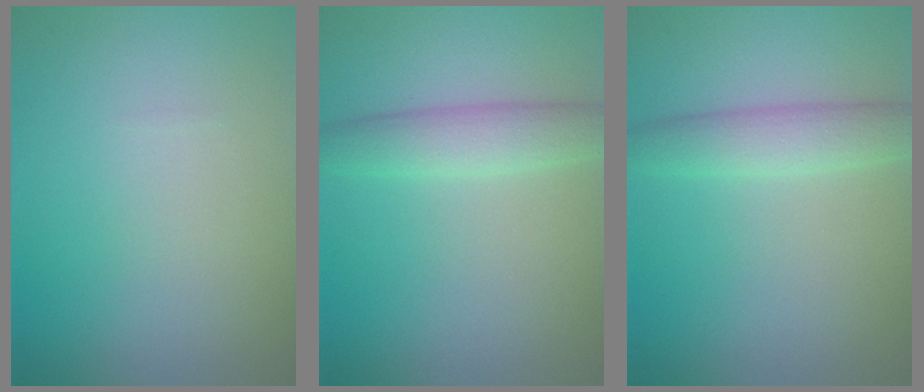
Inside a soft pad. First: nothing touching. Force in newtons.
{"total": 3.0, "press": 3.0, "slide": 0.0}
{"total": 2.9, "press": 2.9, "slide": 0.2}